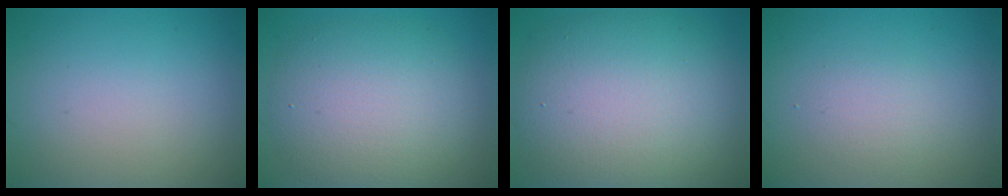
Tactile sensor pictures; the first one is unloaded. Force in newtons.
{"total": 7.5, "press": 7.5, "slide": 0.3}
{"total": 11.8, "press": 11.7, "slide": 1.1}
{"total": 1.7, "press": 1.7, "slide": 0.1}